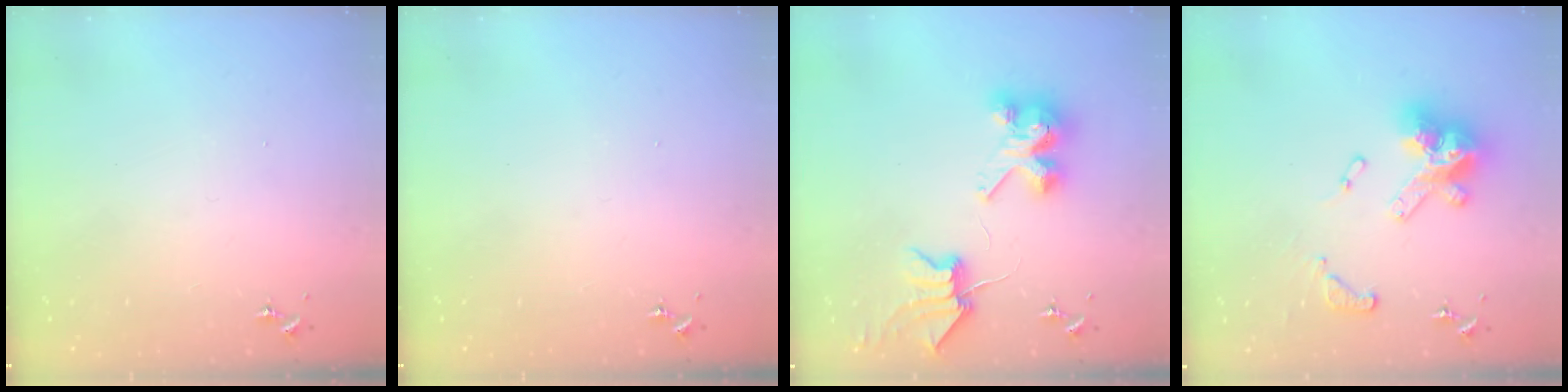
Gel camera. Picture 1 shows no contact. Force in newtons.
{"total": 0.0}
{"total": 8.7, "press": 8.6, "slide": 1.2}
{"total": 16.9, "press": 16.8, "slide": 1.8}